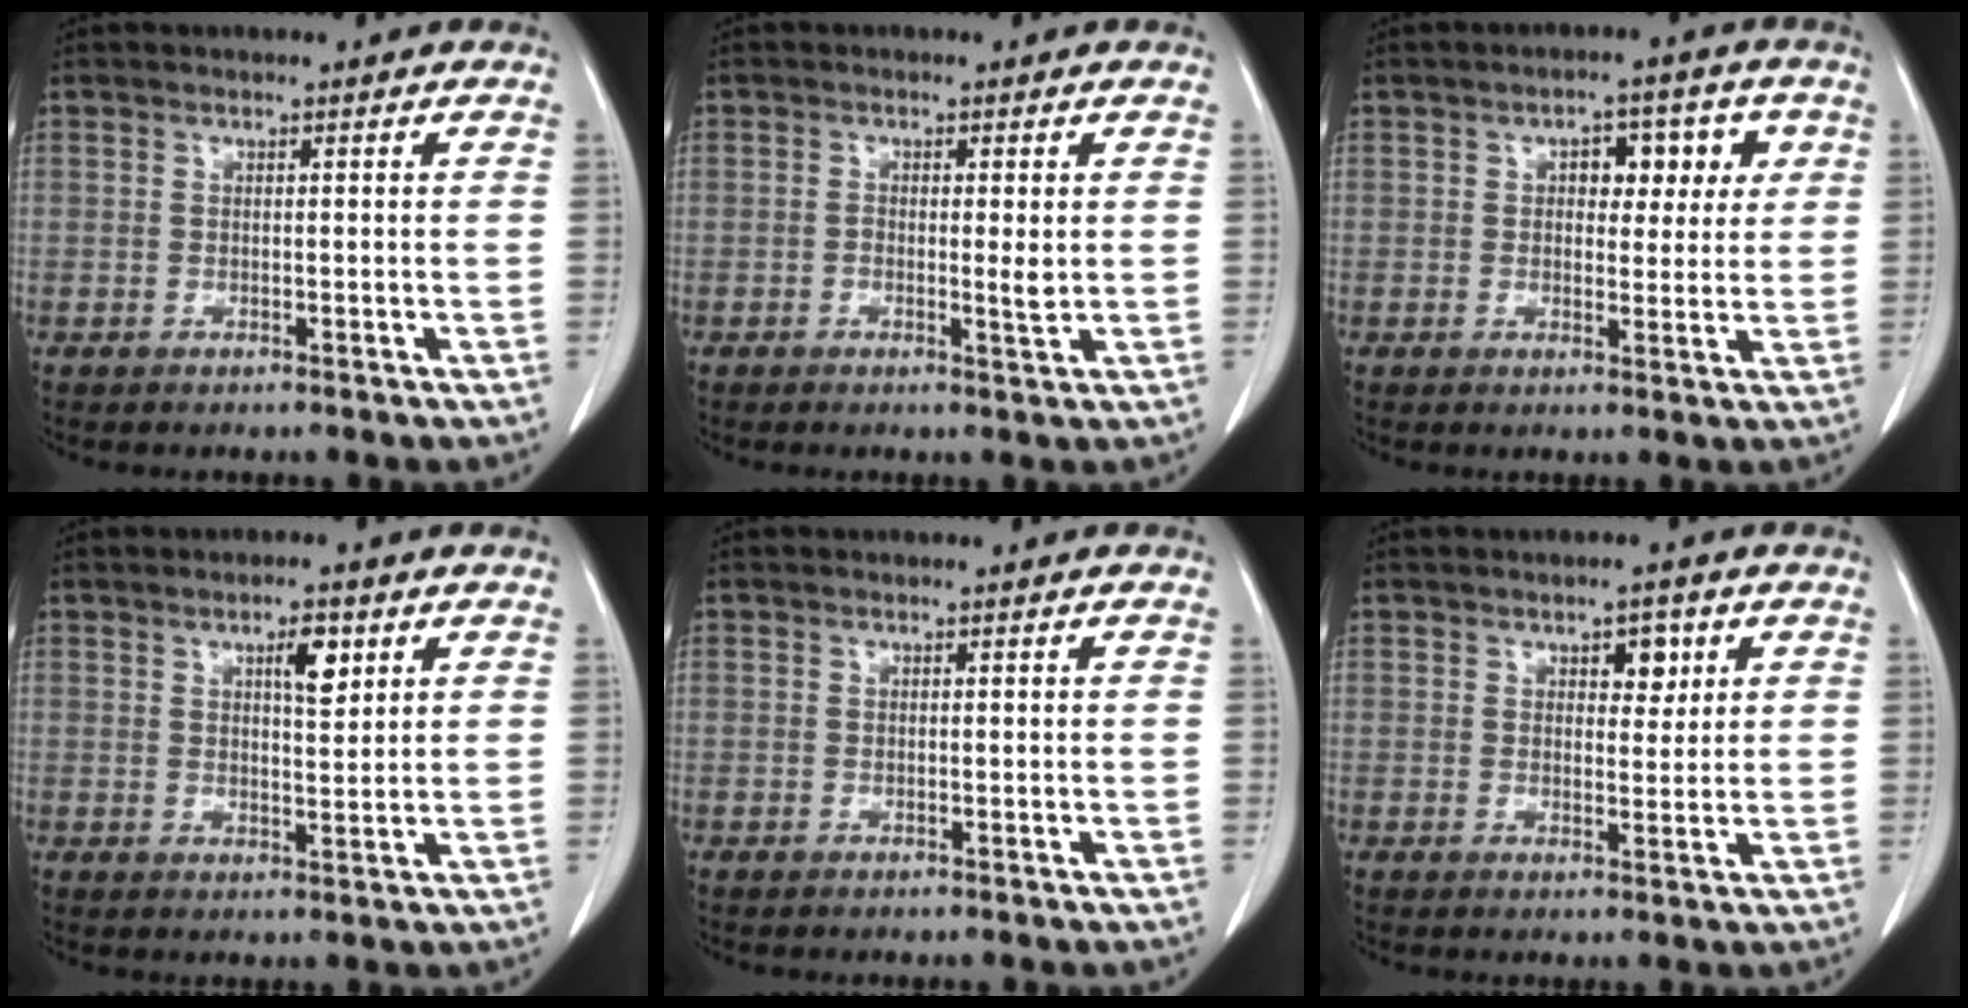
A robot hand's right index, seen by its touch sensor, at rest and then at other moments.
{"total": 2.4, "force": [-0.1, 0.5, 2.3], "torque": [-0.037, -0.003, -0.002]}
{"total": 5.8, "force": [1.8, 3.3, 4.5], "torque": [-0.051, 0.016, 0.024]}
{"total": 4.2, "force": [2.0, 1.1, 3.5], "torque": [-0.058, -0.001, 0.034]}
{"total": 0.0}
{"total": 3.3, "force": [1.5, 1.7, 2.3], "torque": [-0.028, 0.002, 0.022]}